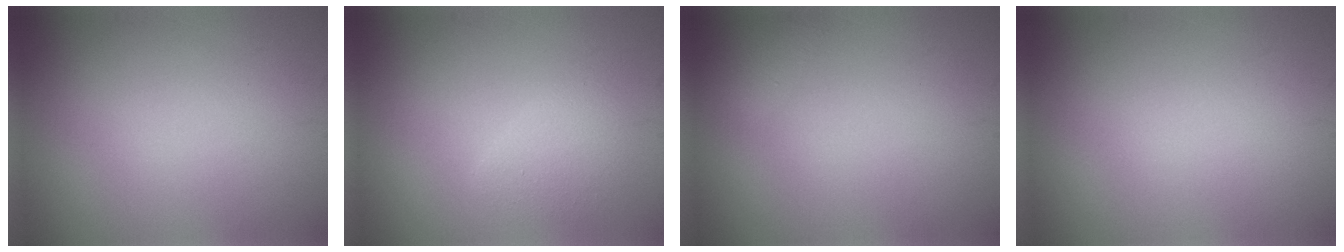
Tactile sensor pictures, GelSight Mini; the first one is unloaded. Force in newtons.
{"total": 1.9, "press": 1.9, "slide": 0.1}
{"total": 1.3, "press": 1.3, "slide": 0.1}
{"total": 0.0}